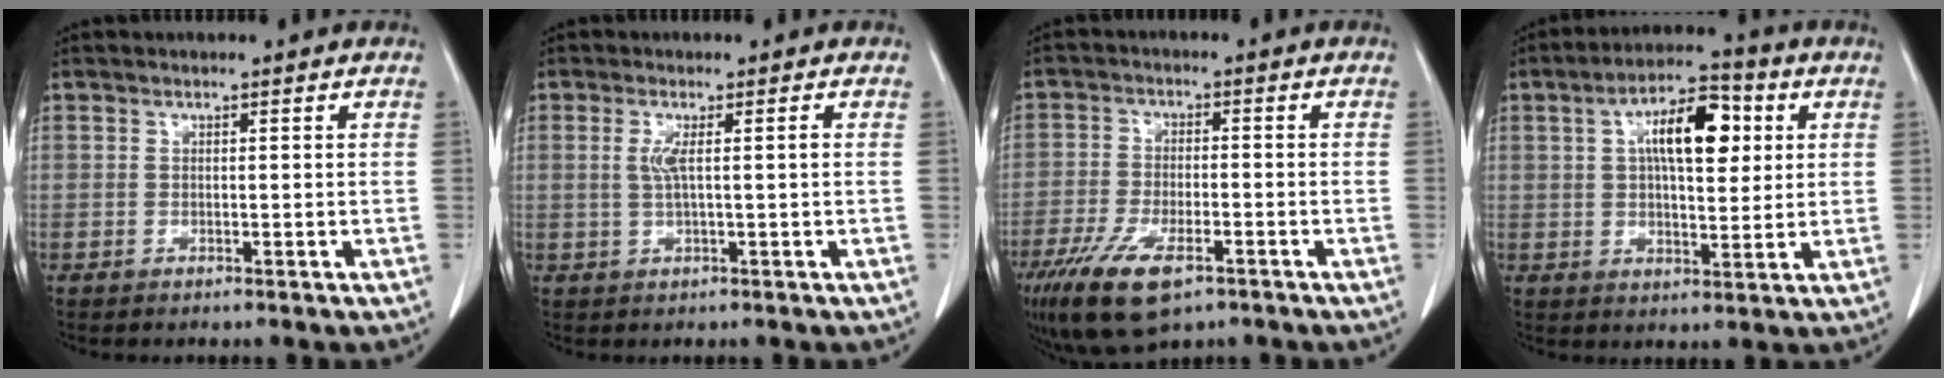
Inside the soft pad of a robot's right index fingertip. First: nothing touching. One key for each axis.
{"total": 2.8, "fx": 0.2, "fy": -0.2, "fz": 2.8, "tx": -0.059, "ty": 0.003, "tz": 0.005}
{"total": 12.3, "fx": -7.5, "fy": 4.3, "fz": 8.8, "tx": -0.173, "ty": -0.022, "tz": -0.128}
{"total": 10.9, "fx": 3.0, "fy": 4.2, "fz": 9.6, "tx": -0.165, "ty": 0.024, "tz": 0.045}